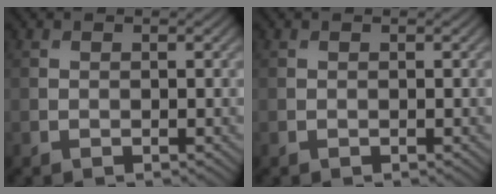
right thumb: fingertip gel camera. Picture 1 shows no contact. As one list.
[{"total": 0.0}]